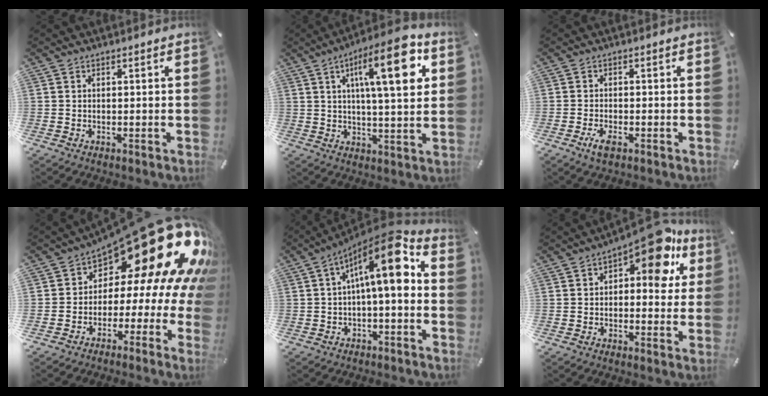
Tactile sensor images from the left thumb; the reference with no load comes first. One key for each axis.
{"total": 18.1, "fx": 6.4, "fy": 4.9, "fz": 16.2, "tx": -0.242, "ty": -0.013, "tz": 0.089}
{"total": 2.9, "fx": -1.6, "fy": 1.2, "fz": 2.1, "tx": -0.046, "ty": 0.002, "tz": -0.031}
{"total": 26.7, "fx": 13.1, "fy": 11.2, "fz": 20.4, "tx": -0.288, "ty": -0.110, "tz": 0.242}
{"total": 15.1, "fx": 3.2, "fy": 4.4, "fz": 14.0, "tx": -0.224, "ty": -0.025, "tz": 0.043}
{"total": 13.4, "fx": 7.9, "fy": 5.8, "fz": 9.1, "tx": -0.107, "ty": -0.063, "tz": 0.129}